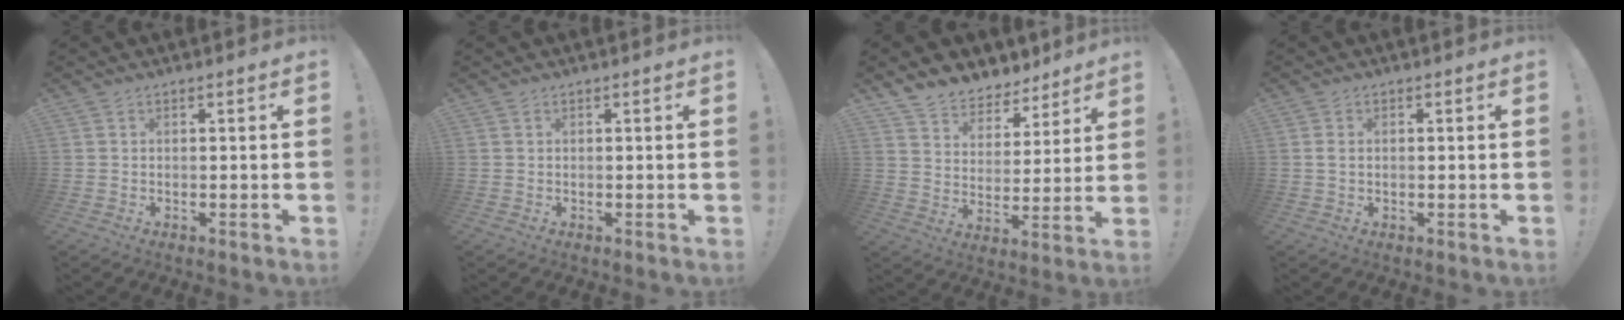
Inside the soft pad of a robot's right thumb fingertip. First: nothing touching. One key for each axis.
{"total": 0.0}
{"total": 7.8, "fx": 6.6, "fy": 4.2, "fz": 0.6, "tx": -0.014, "ty": -0.062, "tz": 0.127}
{"total": 1.6, "fx": 0.3, "fy": 1.0, "fz": 1.2, "tx": -0.032, "ty": 0.007, "tz": 0.006}